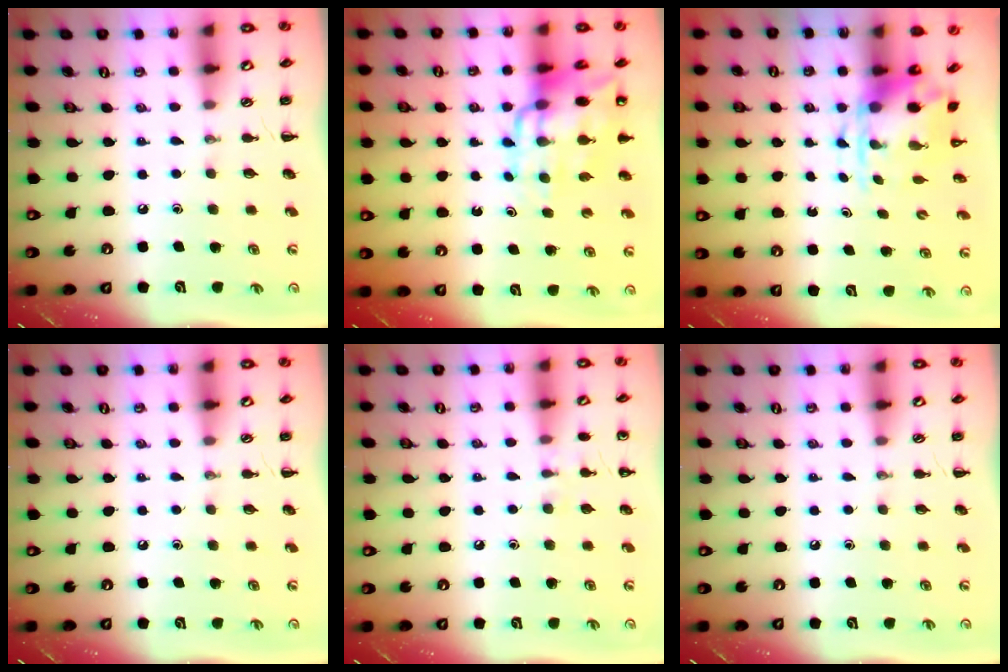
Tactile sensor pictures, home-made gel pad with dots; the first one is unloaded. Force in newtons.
{"total": 13.8, "press": 13.3, "slide": 3.7}
{"total": 3.7, "press": 3.6, "slide": 0.9}
{"total": 0.0}
{"total": 5.6, "press": 5.4, "slide": 1.6}
{"total": 0.0}